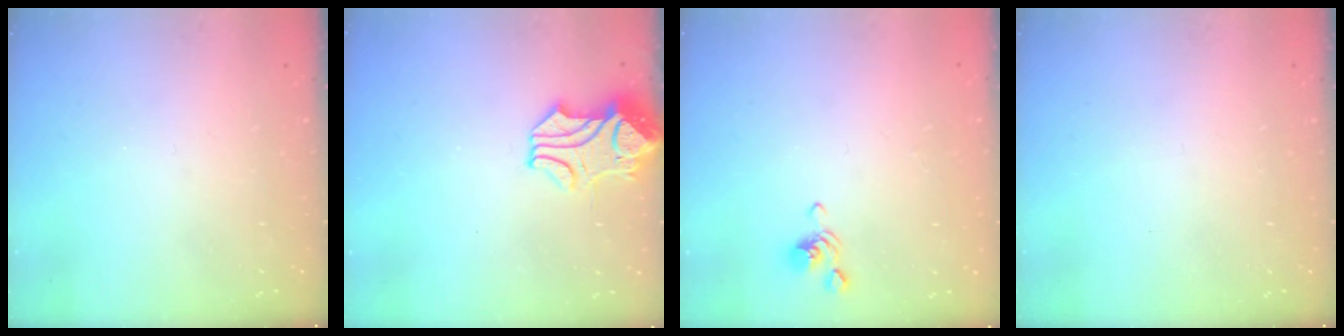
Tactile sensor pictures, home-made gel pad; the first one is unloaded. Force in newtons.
{"total": 1.6, "press": 1.4, "slide": 0.9}
{"total": 2.8, "press": 2.8, "slide": 0.3}
{"total": 0.0}